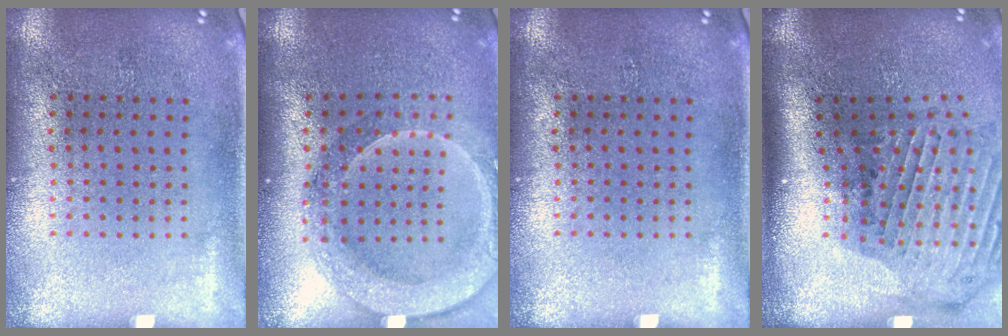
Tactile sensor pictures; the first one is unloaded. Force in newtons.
{"total": 2.2, "press": 2.0, "slide": 1.1}
{"total": 0.0}
{"total": 2.9, "press": 2.1, "slide": 2.0}